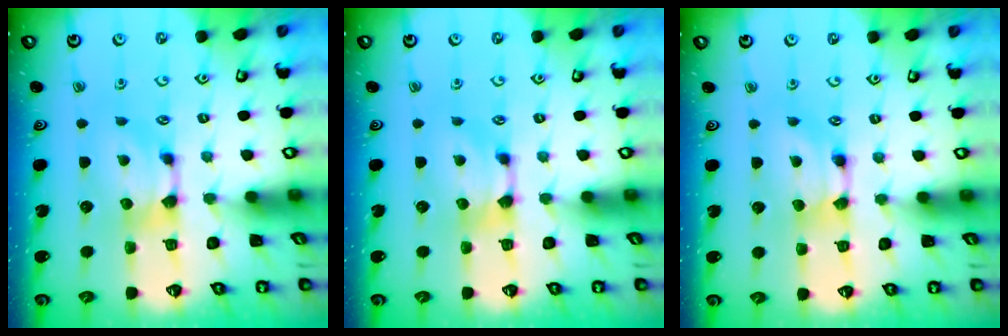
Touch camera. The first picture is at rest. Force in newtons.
{"total": 0.0}
{"total": 1.6, "press": 1.6, "slide": 0.1}